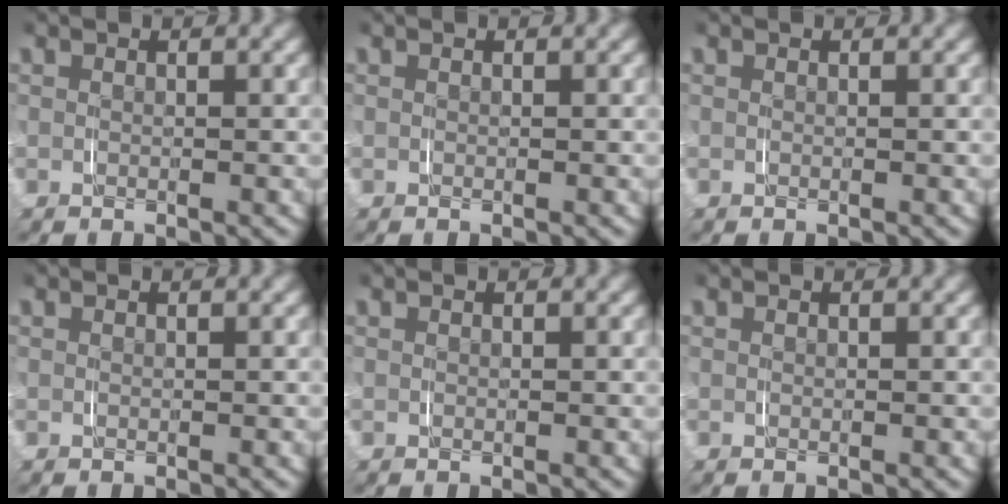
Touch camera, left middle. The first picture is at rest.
{"total": 0.0}
{"total": 0.0}
{"total": 0.0}
{"total": 0.0}
{"total": 0.0}